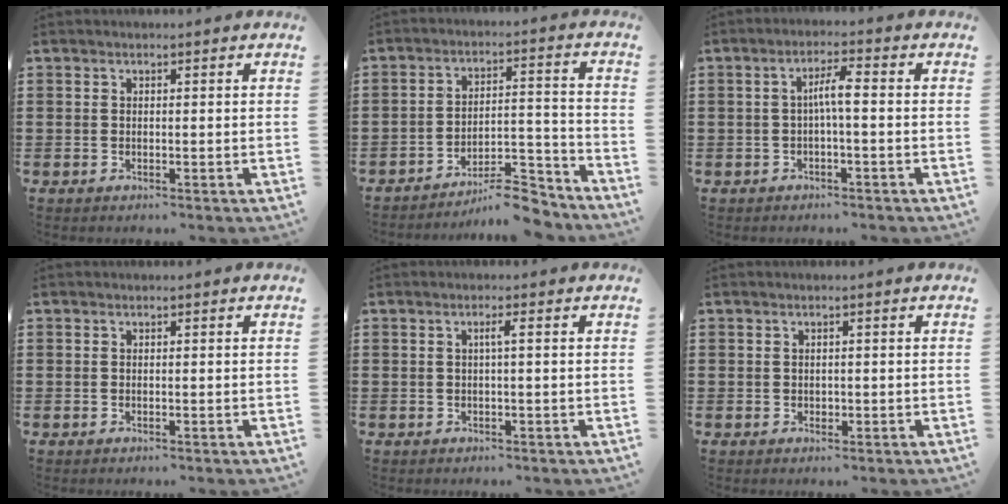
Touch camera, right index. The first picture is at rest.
{"total": 9.0, "force": [-8.2, 1.6, 3.4], "torque": [-0.039, 0.031, -0.151]}
{"total": 3.7, "force": [-0.3, 0.5, 3.7], "torque": [-0.069, 0.007, -0.011]}
{"total": 0.0}
{"total": 1.5, "force": [0.1, -0.2, 1.4], "torque": [-0.027, 0.001, -0.002]}
{"total": 0.8, "force": [0.1, 0.7, 0.4], "torque": [-0.009, 0.005, 0.002]}